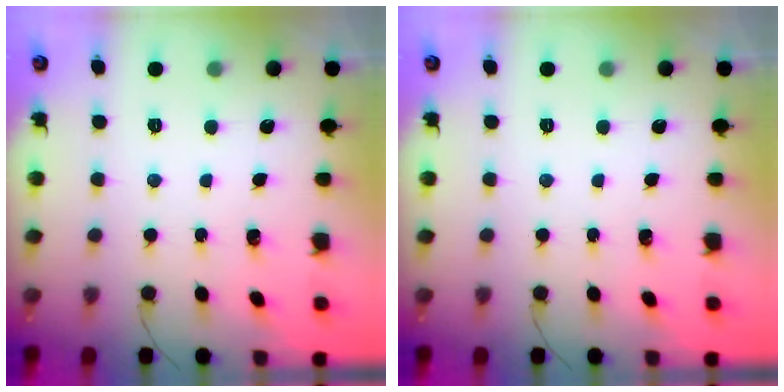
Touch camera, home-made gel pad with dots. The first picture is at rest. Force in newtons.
{"total": 0.0}